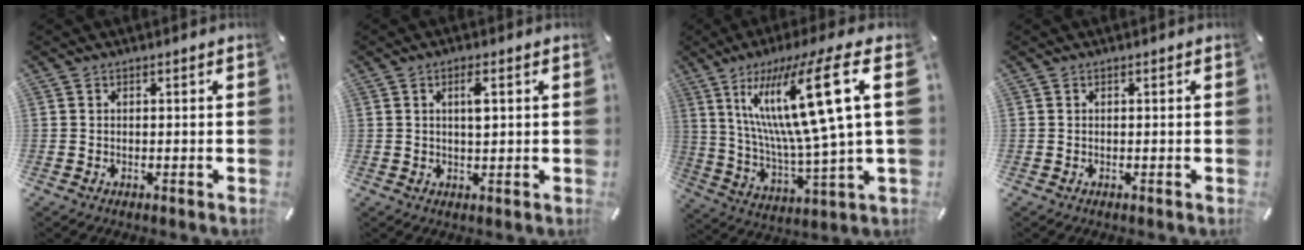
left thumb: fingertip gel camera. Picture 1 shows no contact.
{"total": 3.1, "force": [0.7, 1.0, 2.9], "torque": [-0.050, 0.003, 0.008]}
{"total": 24.2, "force": [8.1, 5.1, 22.2], "torque": [-0.421, -0.036, 0.112]}
{"total": 0.0}